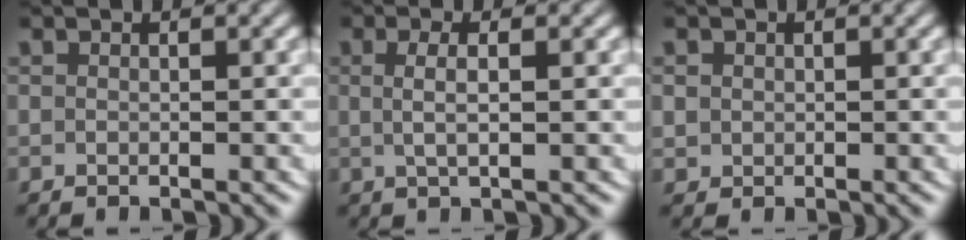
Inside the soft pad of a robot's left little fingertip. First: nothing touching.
{"total": 2.3, "force": [0.3, 0.3, 2.2], "torque": [-0.042, 0.000, 0.011]}
{"total": 1.9, "force": [0.4, 1.8, 0.6], "torque": [-0.025, -0.007, 0.012]}